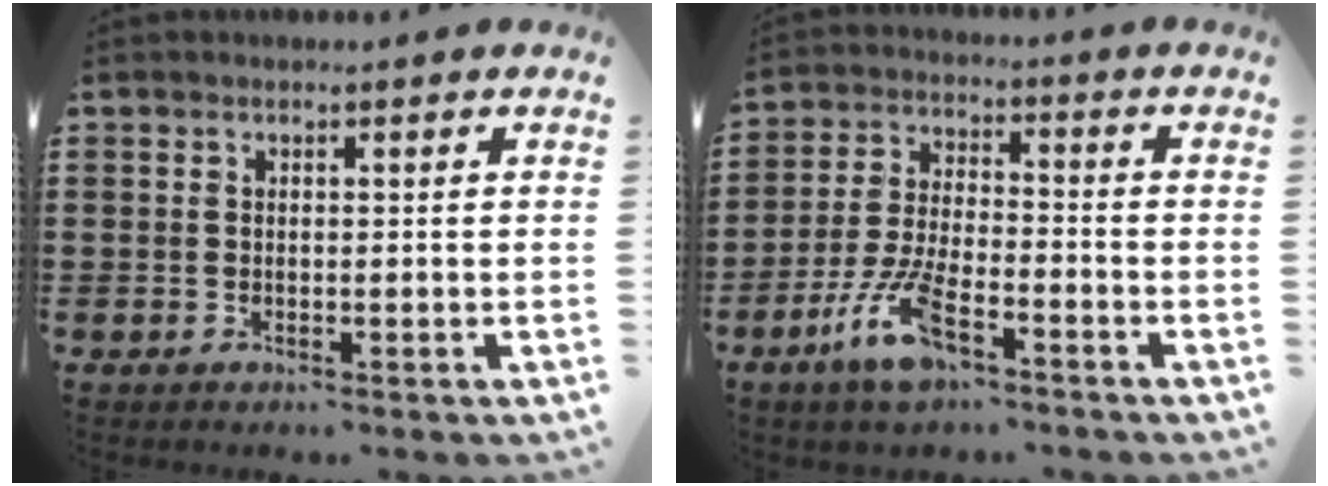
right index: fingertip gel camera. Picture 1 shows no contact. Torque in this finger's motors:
{"motor_torque": [0.20, 0.92, 0.03, 0.17]}